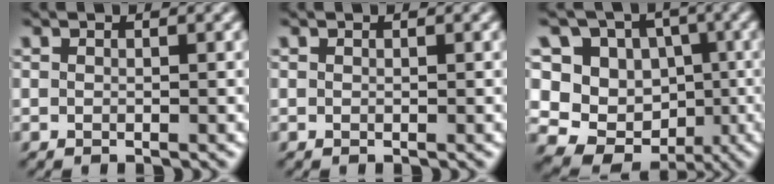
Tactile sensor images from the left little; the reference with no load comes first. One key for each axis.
{"total": 0.0}
{"total": 13.0, "fx": 1.6, "fy": 11.6, "fz": 5.8, "tx": -0.134, "ty": 0.045, "tz": 0.006}